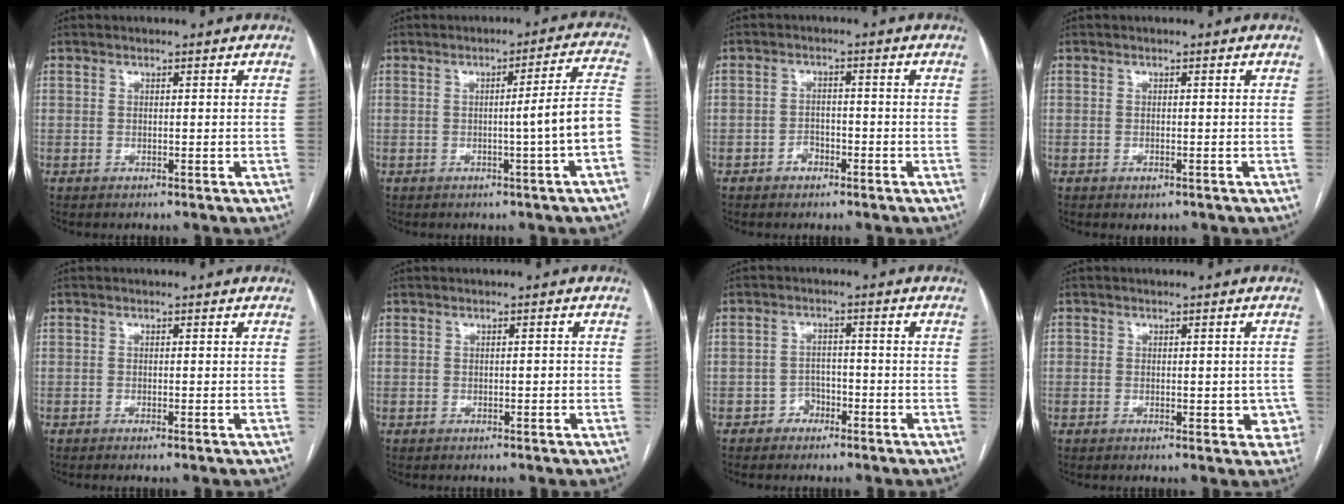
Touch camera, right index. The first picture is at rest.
{"total": 8.0, "force": [-2.0, -1.3, 7.6], "torque": [-0.089, 0.015, -0.029]}
{"total": 2.3, "force": [-1.4, 1.4, 1.0], "torque": [-0.012, 0.007, -0.023]}
{"total": 0.9, "force": [-0.5, 0.5, 0.6], "torque": [-0.009, -0.001, -0.001]}
{"total": 0.7, "force": [-0.5, -0.1, 0.6], "torque": [-0.013, -0.001, -0.007]}
{"total": 0.7, "force": [-0.2, 0.2, 0.6], "torque": [-0.008, 0.002, -0.002]}
{"total": 2.6, "force": [-1.7, 2.0, 0.5], "torque": [-0.003, 0.011, -0.029]}
{"total": 4.4, "force": [-0.7, 3.1, 3.1], "torque": [-0.013, 0.012, -0.004]}